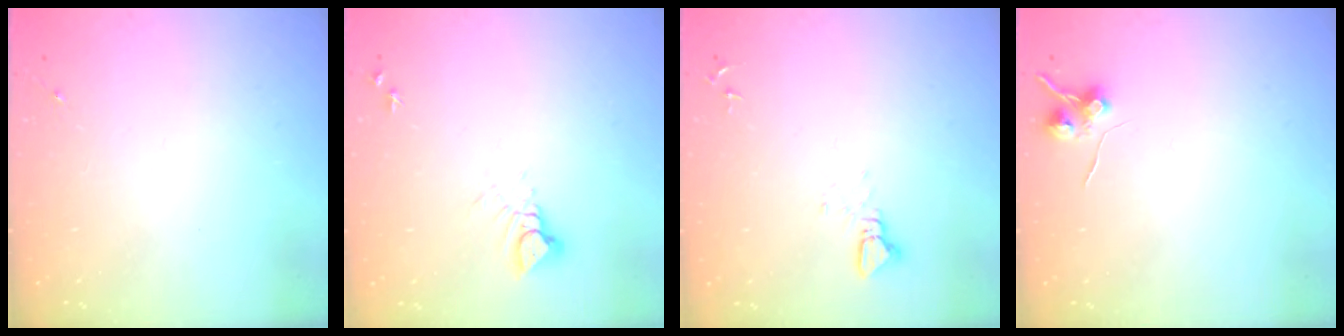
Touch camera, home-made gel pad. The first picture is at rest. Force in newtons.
{"total": 3.9, "press": 3.9, "slide": 0.3}
{"total": 2.3, "press": 2.3, "slide": 0.1}
{"total": 6.6, "press": 6.6, "slide": 0.8}